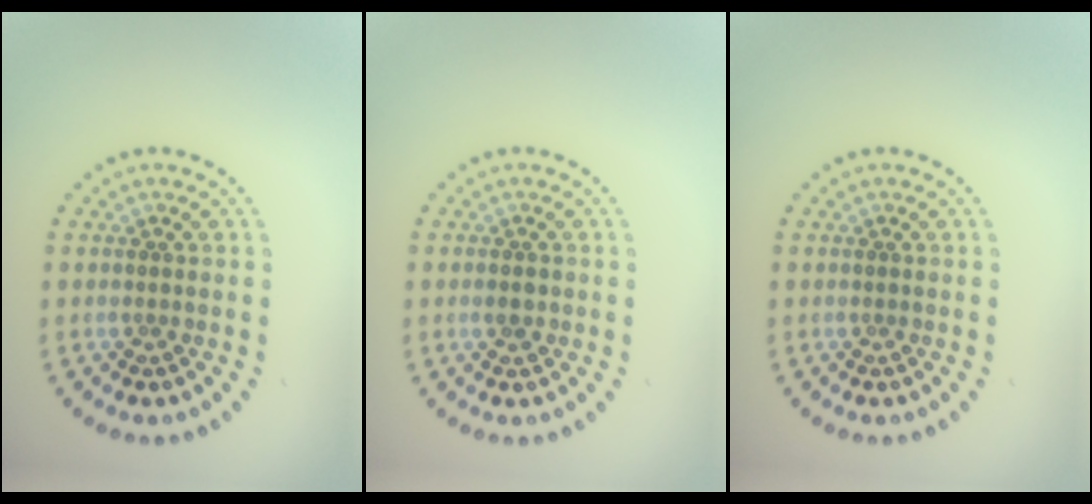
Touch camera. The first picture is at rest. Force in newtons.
{"total": 1.4, "press": 1.3, "slide": 0.2}
{"total": 0.0}